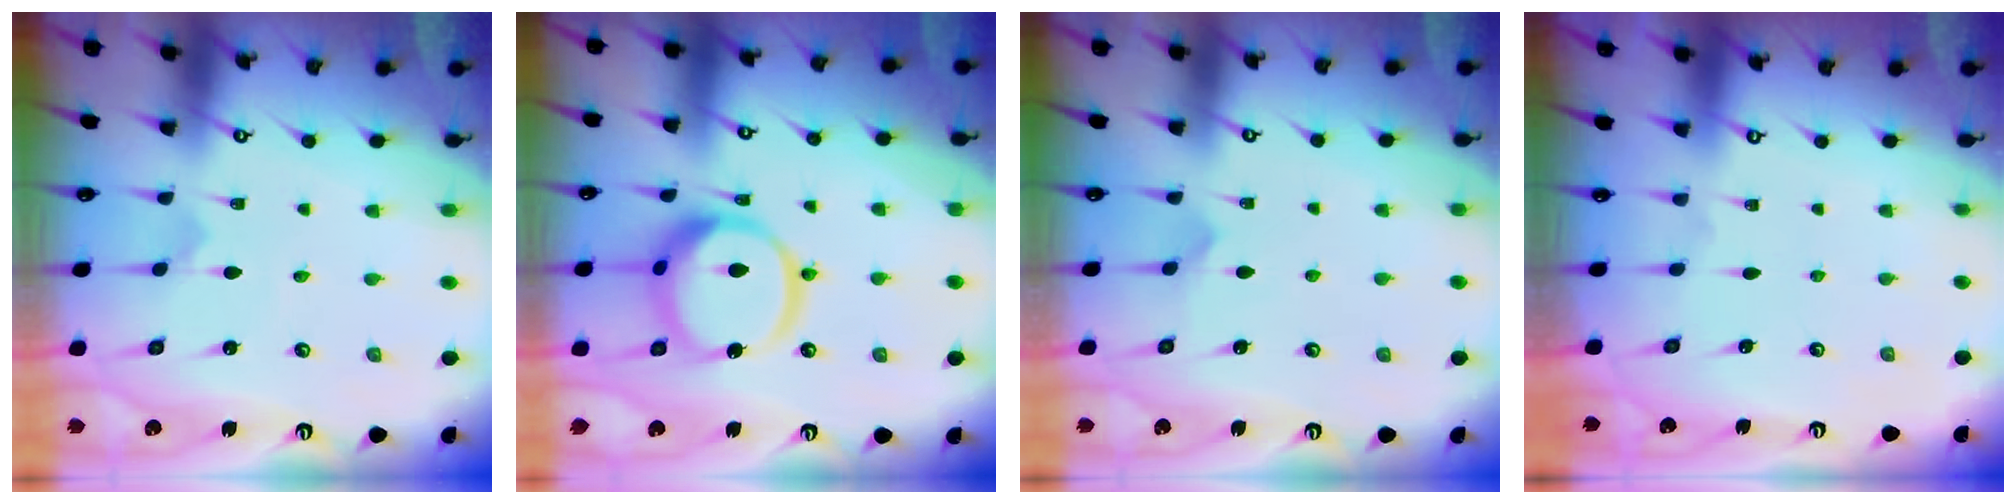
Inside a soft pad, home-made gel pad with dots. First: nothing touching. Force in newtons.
{"total": 15.7, "press": 15.7, "slide": 1.5}
{"total": 4.3, "press": 4.2, "slide": 0.3}
{"total": 0.0}